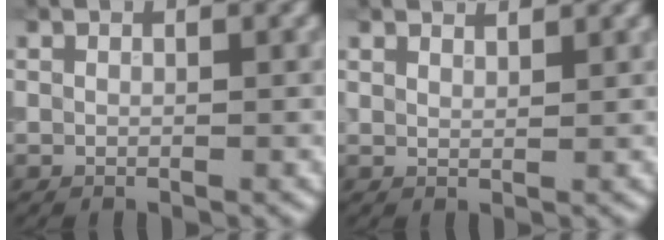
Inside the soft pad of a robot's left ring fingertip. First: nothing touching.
{"total": 2.2, "force": [2.1, 0.3, 0.5], "torque": [-0.008, 0.003, 0.025]}